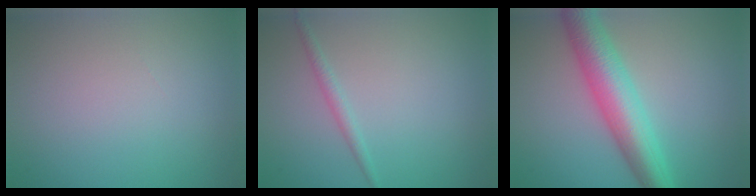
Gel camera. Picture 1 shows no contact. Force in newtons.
{"total": 1.1, "press": 1.1, "slide": 0.0}
{"total": 6.8, "press": 6.8, "slide": 0.1}